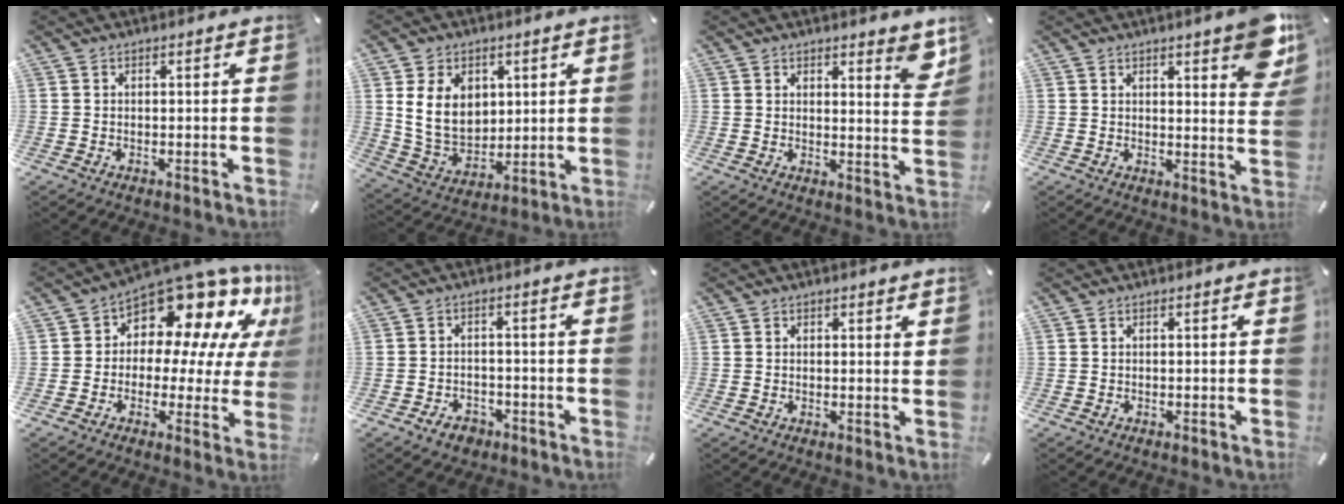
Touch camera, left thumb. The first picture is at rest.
{"total": 11.3, "force": [3.3, 9.0, 6.0], "torque": [-0.132, -0.009, 0.059]}
{"total": 5.8, "force": [4.0, 2.3, 3.4], "torque": [-0.021, -0.032, 0.063]}
{"total": 7.8, "force": [4.8, 2.5, 5.6], "torque": [-0.067, -0.030, 0.079]}
{"total": 13.8, "force": [9.3, 7.5, 6.9], "torque": [-0.112, -0.088, 0.162]}
{"total": 4.0, "force": [-2.5, 2.9, 1.3], "torque": [-0.025, 0.010, -0.048]}
{"total": 1.0, "force": [0.6, 0.6, 0.6], "torque": [-0.004, -0.003, 0.011]}
{"total": 0.0}